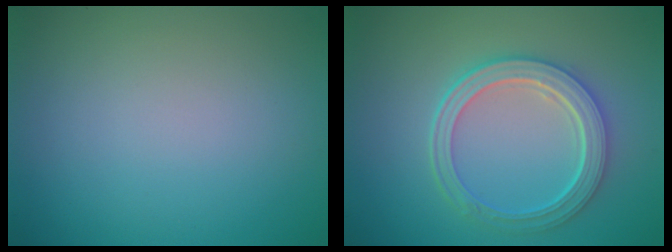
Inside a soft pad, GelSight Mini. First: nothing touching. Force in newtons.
{"total": 5.3, "press": 4.1, "slide": 3.3}